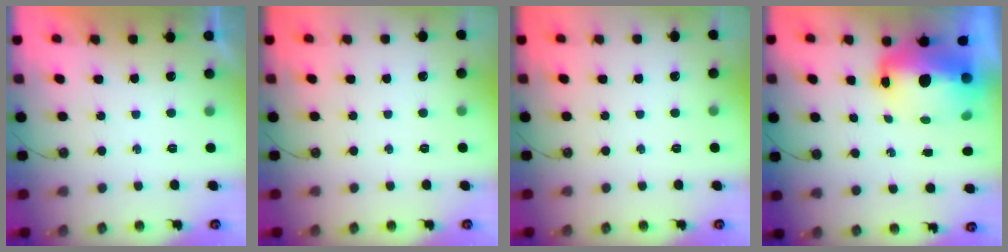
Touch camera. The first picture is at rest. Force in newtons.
{"total": 0.0}
{"total": 0.0}
{"total": 14.1, "press": 14.1, "slide": 1.3}